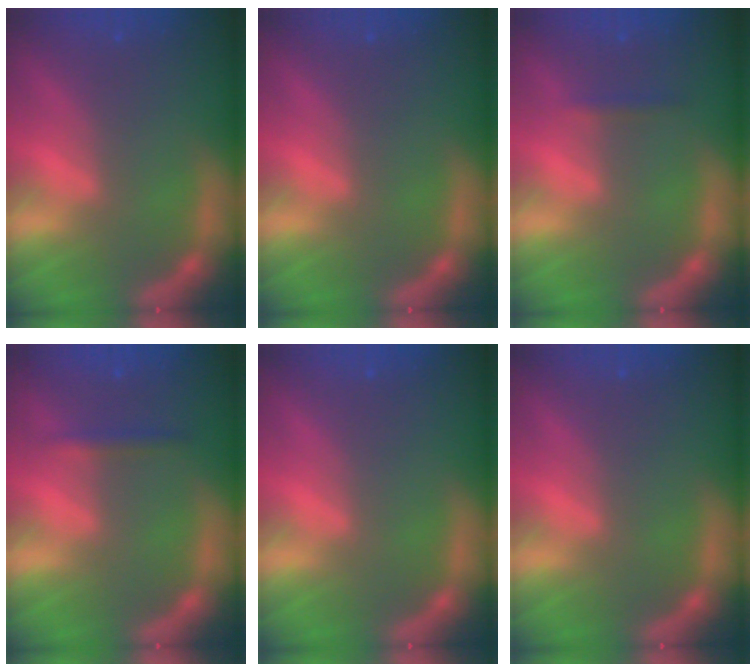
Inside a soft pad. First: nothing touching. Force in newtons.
{"total": 0.0}
{"total": 0.9}
{"total": 1.4}
{"total": 0.0}
{"total": 0.0}